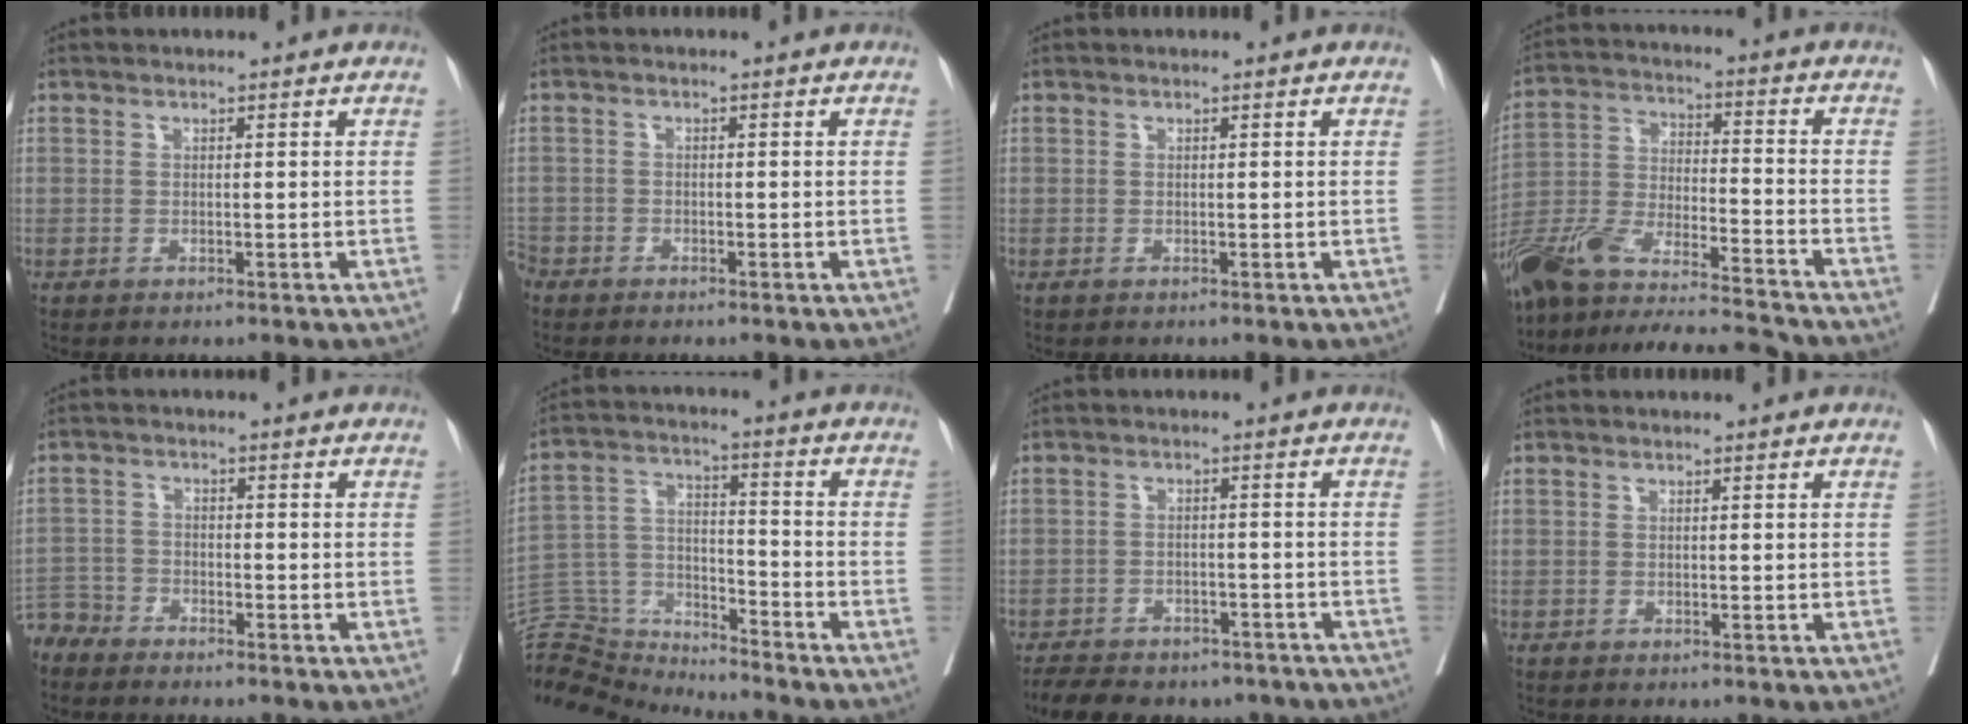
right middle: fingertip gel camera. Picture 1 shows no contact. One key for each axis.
{"total": 2.9, "fx": -2.5, "fy": 1.5, "fz": 0.4, "tx": -0.009, "ty": -0.001, "tz": -0.052}
{"total": 0.0}
{"total": 22.9, "fx": -19.9, "fy": 1.2, "fz": 11.1, "tx": -0.237, "ty": -0.029, "tz": -0.344}
{"total": 4.9, "fx": -4.7, "fy": 1.3, "fz": -0.3, "tx": 0.012, "ty": -0.005, "tz": -0.097}
{"total": 14.6, "fx": -14.5, "fy": 1.0, "fz": 1.0, "tx": -0.033, "ty": 0.043, "tz": -0.266}
{"total": 16.8, "fx": -13.7, "fy": 6.9, "fz": 6.7, "tx": -0.162, "ty": -0.006, "tz": -0.177}
{"total": 0.0}